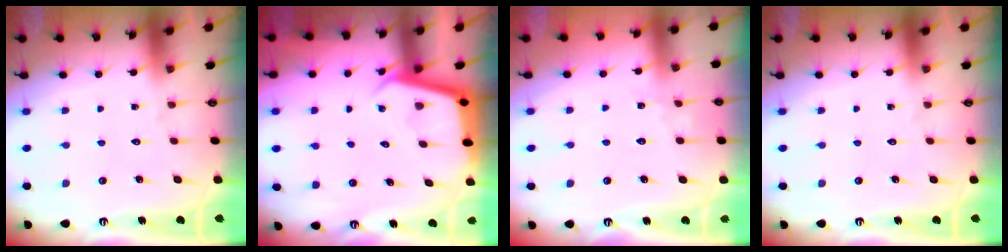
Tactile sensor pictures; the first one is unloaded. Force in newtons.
{"total": 3.6, "press": 3.6, "slide": 0.3}
{"total": 3.6, "press": 3.6, "slide": 0.3}
{"total": 0.0}